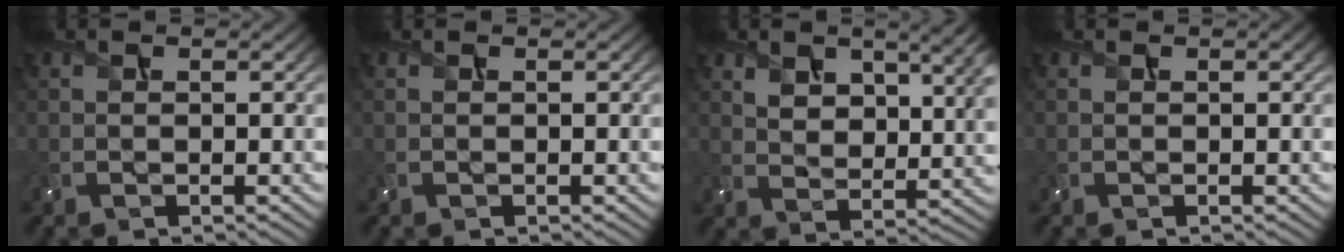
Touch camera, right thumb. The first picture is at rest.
{"total": 0.0}
{"total": 8.7, "force": [4.2, 4.7, 6.0], "torque": [-0.110, -0.008, 0.082]}
{"total": 0.6, "force": [0.4, 0.2, 0.3], "torque": [-0.009, -0.001, 0.004]}